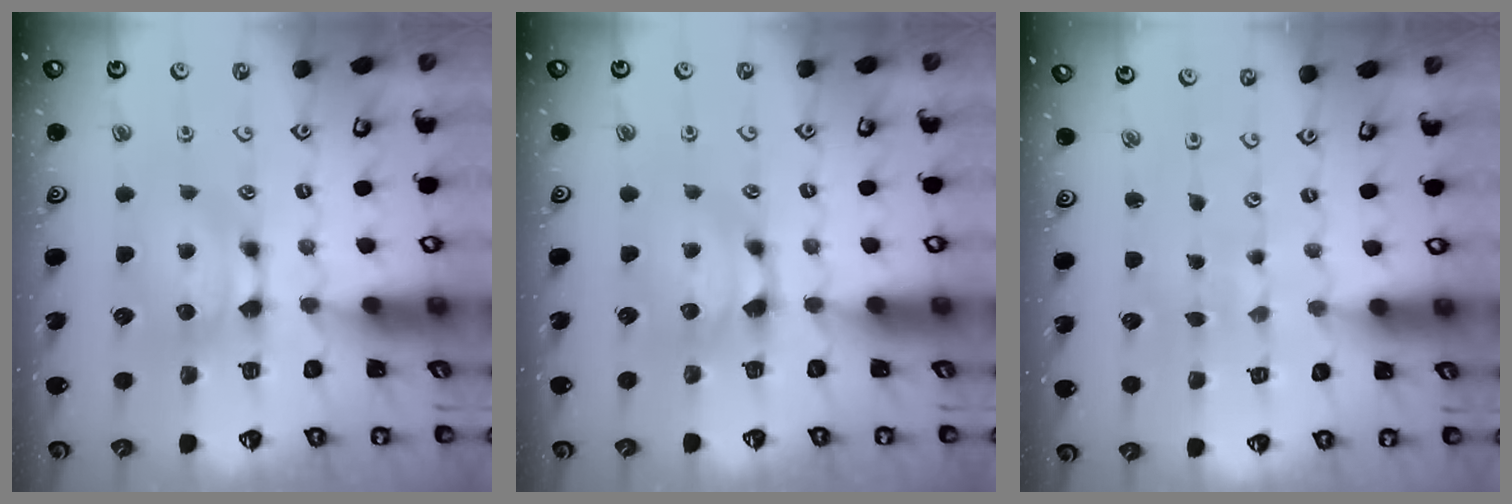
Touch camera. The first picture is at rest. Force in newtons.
{"total": 0.9, "press": 0.2, "slide": 0.9}
{"total": 6.4, "press": 6.4, "slide": 0.3}